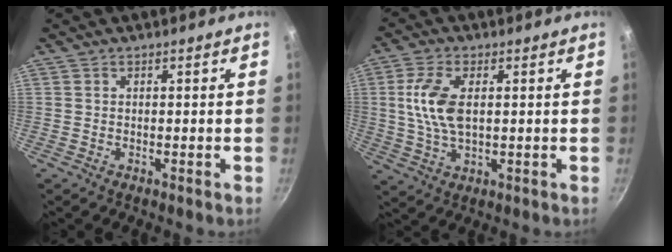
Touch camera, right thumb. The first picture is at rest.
{"total": 9.2, "force": [1.4, 4.7, 7.8], "torque": [-0.156, 0.002, 0.026]}